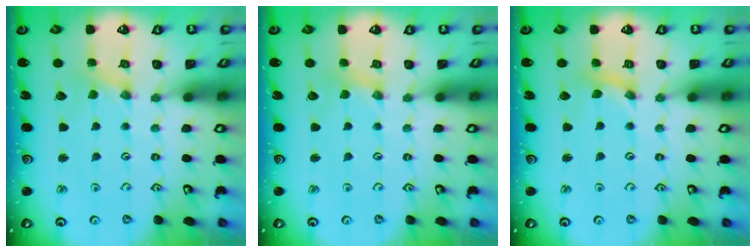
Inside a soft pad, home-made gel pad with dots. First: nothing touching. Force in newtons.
{"total": 0.7, "press": 0.7, "slide": 0.1}
{"total": 0.8, "press": 0.8, "slide": 0.1}